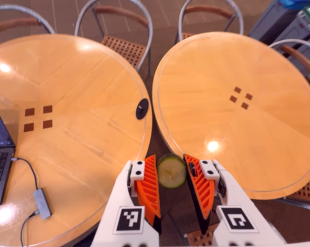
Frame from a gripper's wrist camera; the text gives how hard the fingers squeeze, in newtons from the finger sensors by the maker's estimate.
{"total": 8.2, "left": 8.3, "right": 8.2}